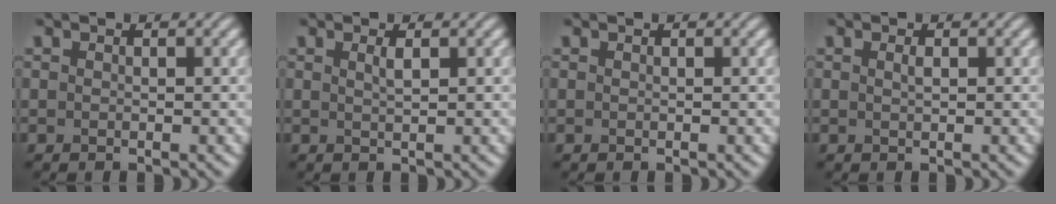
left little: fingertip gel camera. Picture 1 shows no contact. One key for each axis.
{"total": 1.0, "fx": 0.5, "fy": 0.2, "fz": 0.9, "tx": -0.014, "ty": 0.003, "tz": 0.008}
{"total": 0.0}
{"total": 0.7, "fx": 0.2, "fy": 0.2, "fz": 0.6, "tx": -0.013, "ty": 0.003, "tz": 0.005}